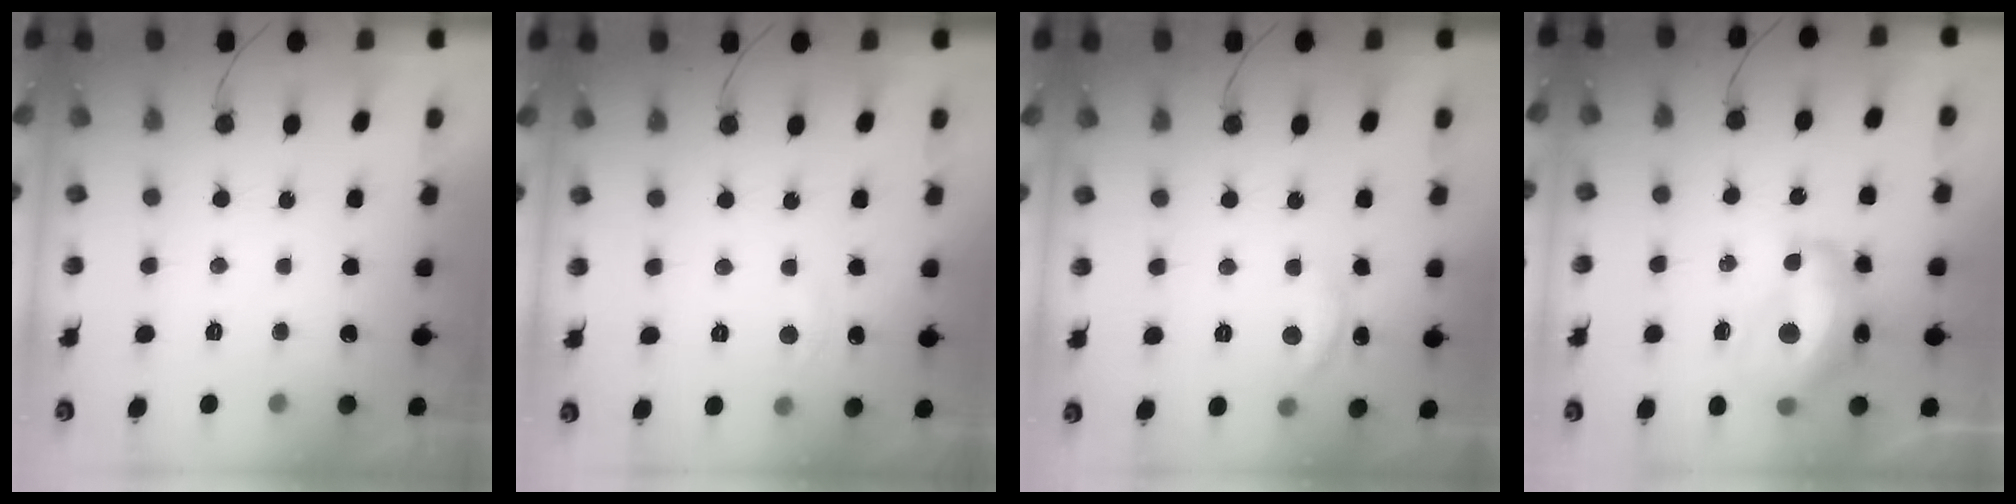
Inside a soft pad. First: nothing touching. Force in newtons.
{"total": 2.5, "press": 2.4, "slide": 0.3}
{"total": 10.3, "press": 10.3, "slide": 0.6}
{"total": 15.0, "press": 14.9, "slide": 1.8}